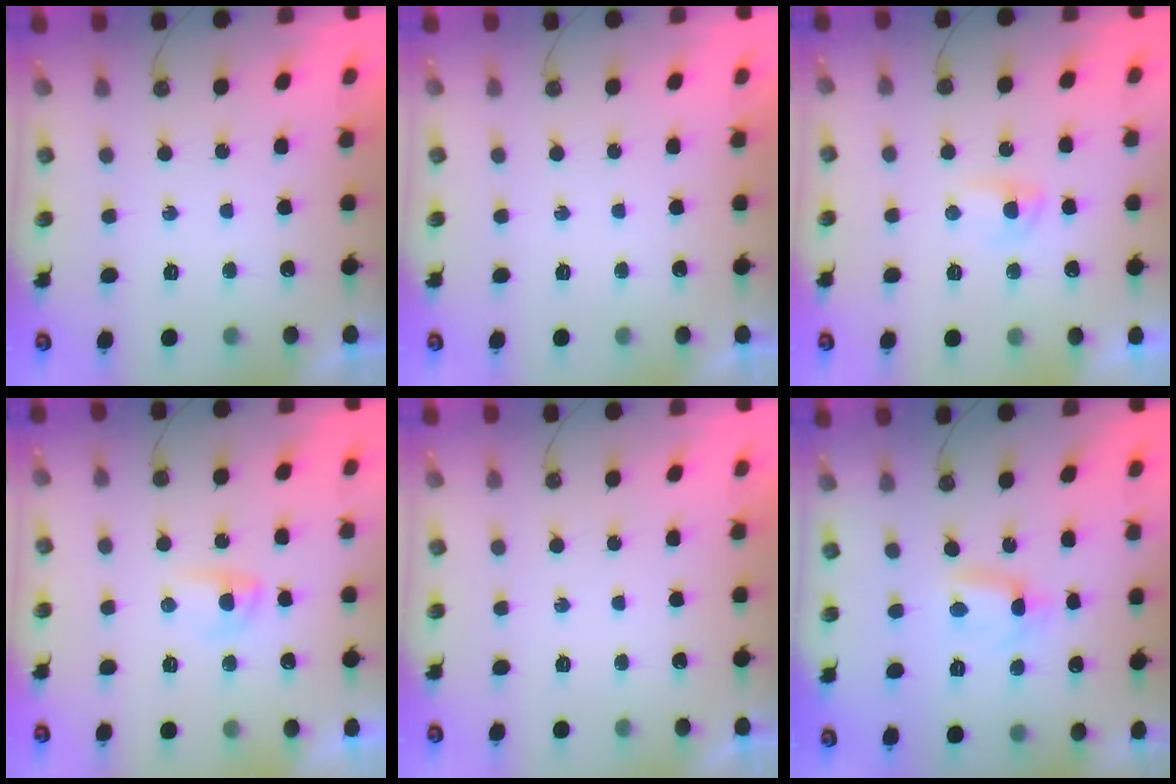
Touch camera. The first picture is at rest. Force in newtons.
{"total": 0.0}
{"total": 4.0, "press": 3.9, "slide": 0.6}
{"total": 13.6, "press": 5.9, "slide": 12.2}
{"total": 0.0}
{"total": 1.1, "press": 1.1, "slide": 0.1}